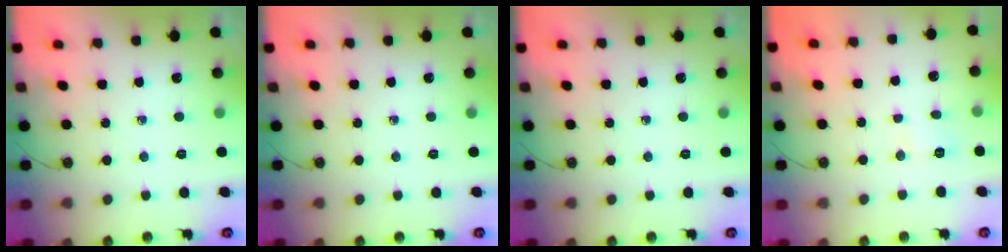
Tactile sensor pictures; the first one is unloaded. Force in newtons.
{"total": 0.0}
{"total": 0.0}
{"total": 3.5, "press": 3.4, "slide": 1.0}